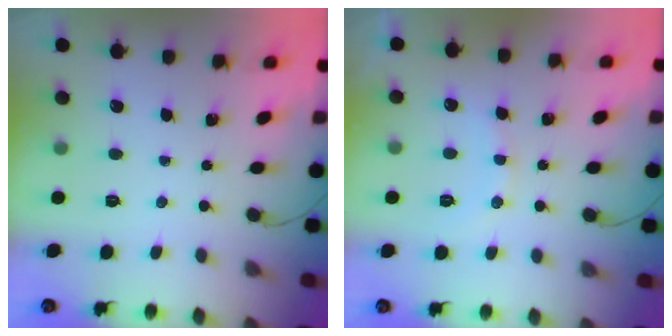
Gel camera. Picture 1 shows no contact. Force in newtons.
{"total": 8.8, "press": 8.8, "slide": 1.0}